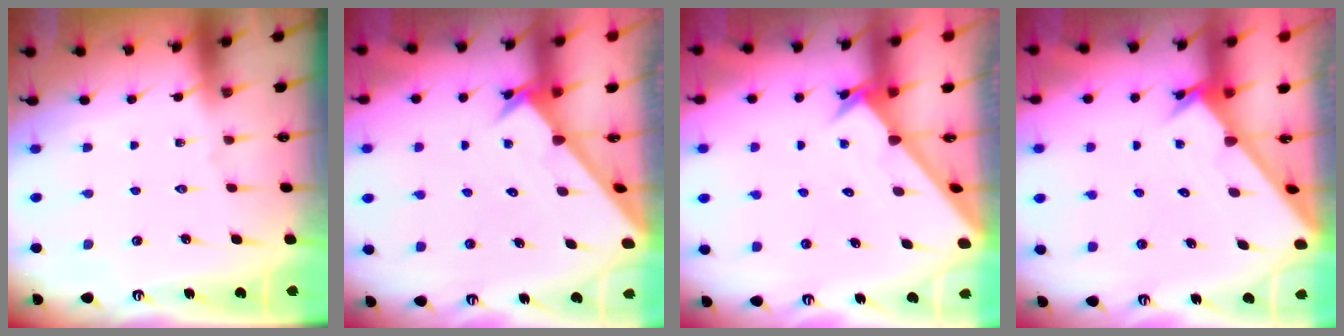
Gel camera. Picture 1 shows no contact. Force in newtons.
{"total": 2.6, "press": 2.6, "slide": 0.2}
{"total": 2.6, "press": 2.6, "slide": 0.2}
{"total": 2.4, "press": 2.4, "slide": 0.2}